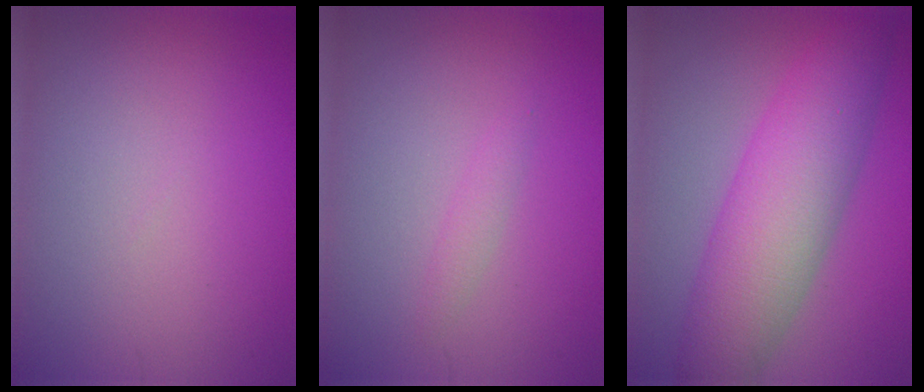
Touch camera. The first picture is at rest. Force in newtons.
{"total": 0.9, "press": 0.9, "slide": 0.1}
{"total": 8.1, "press": 8.1, "slide": 0.2}